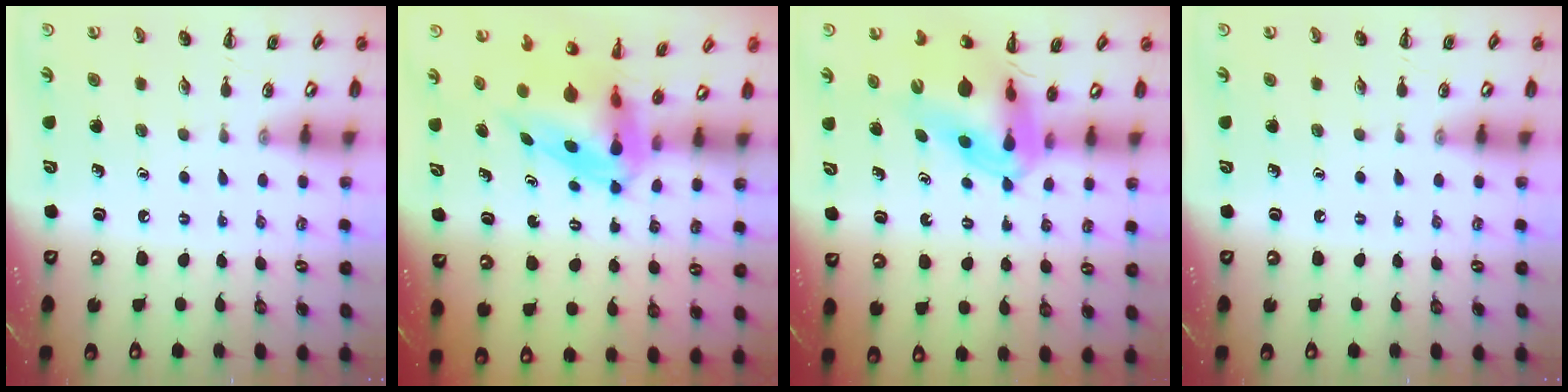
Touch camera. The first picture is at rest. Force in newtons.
{"total": 5.5, "press": 5.2, "slide": 1.7}
{"total": 10.8, "press": 10.3, "slide": 3.3}
{"total": 0.0}